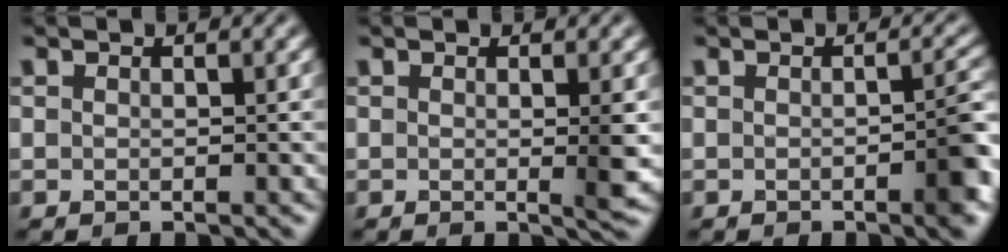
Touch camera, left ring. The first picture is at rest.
{"total": 2.2, "force": [0.0, 0.3, 2.2], "torque": [-0.029, -0.008, -0.005]}
{"total": 3.3, "force": [-1.1, 0.8, 3.1], "torque": [-0.034, 0.005, -0.020]}